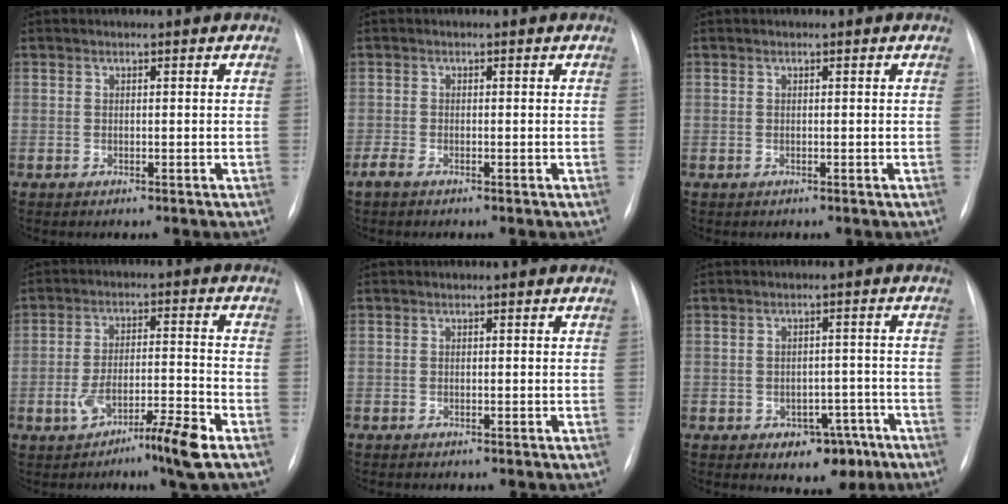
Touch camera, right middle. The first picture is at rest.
{"total": 1.0, "force": [-1.0, 0.2, -0.1], "torque": [0.002, -0.001, -0.020]}
{"total": 0.0}
{"total": 8.0, "force": [-4.6, 0.7, 6.5], "torque": [-0.121, 0.010, -0.074]}
{"total": 0.0}
{"total": 6.2, "force": [-3.6, 3.9, 3.2], "torque": [-0.026, 0.019, -0.040]}